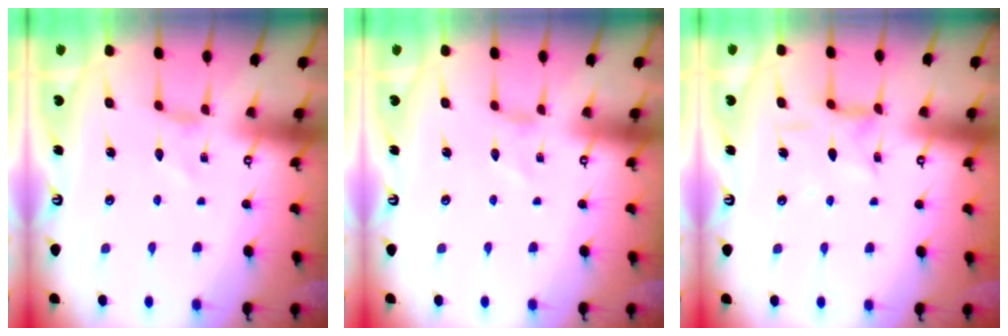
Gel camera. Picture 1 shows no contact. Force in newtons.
{"total": 0.0}
{"total": 4.8, "press": 4.8, "slide": 0.4}